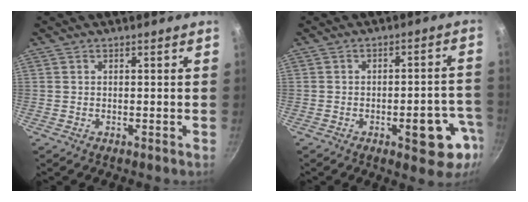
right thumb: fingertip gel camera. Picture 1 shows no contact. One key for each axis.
{"total": 11.5, "fx": -4.7, "fy": 4.9, "fz": 9.3, "tx": -0.066, "ty": 0.031, "tz": -0.056}